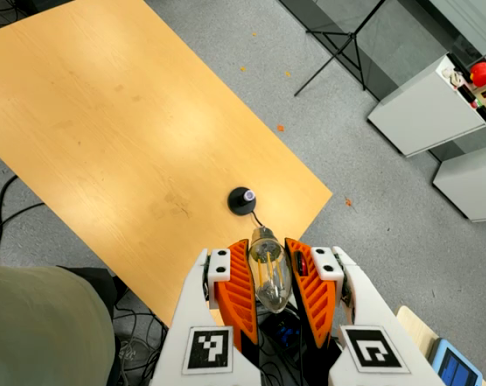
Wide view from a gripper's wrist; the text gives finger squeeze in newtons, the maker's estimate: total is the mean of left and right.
{"total": 20.1, "left": 21.7, "right": 18.6}